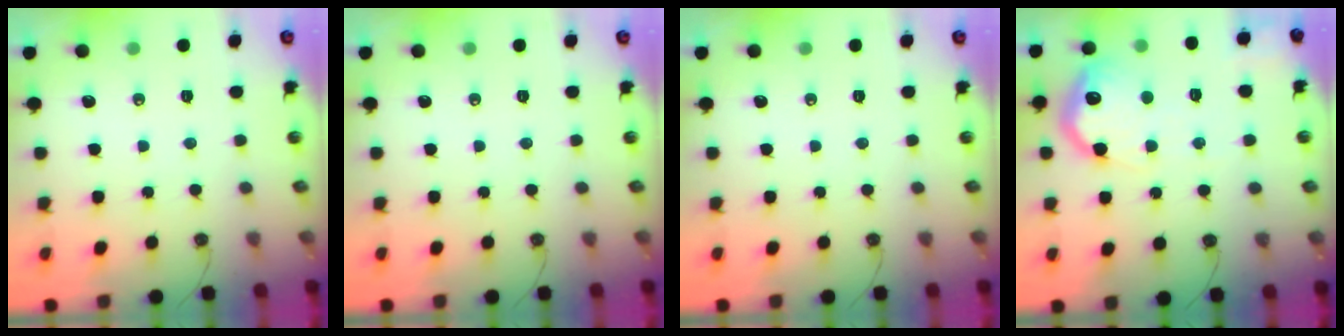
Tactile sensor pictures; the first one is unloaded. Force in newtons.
{"total": 0.0}
{"total": 0.0}
{"total": 18.3, "press": 18.3, "slide": 1.3}